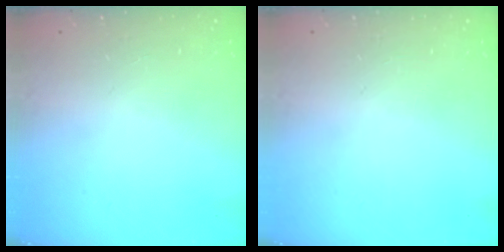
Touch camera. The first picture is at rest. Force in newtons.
{"total": 0.0}